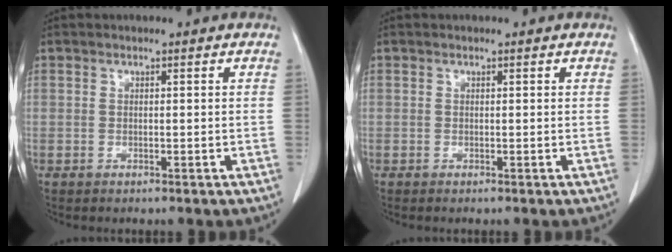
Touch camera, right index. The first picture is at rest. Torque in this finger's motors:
{"motor_torque": [-0.02, 0.03, 0.02, 0.01]}